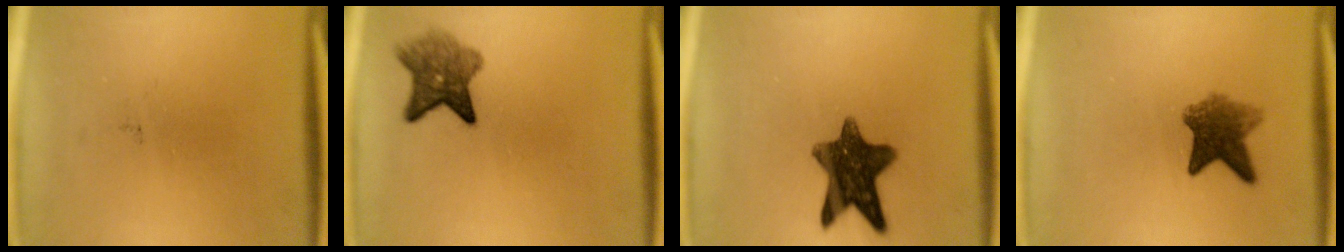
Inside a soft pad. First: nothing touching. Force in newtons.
{"total": 5.8}
{"total": 11.4}
{"total": 5.7}